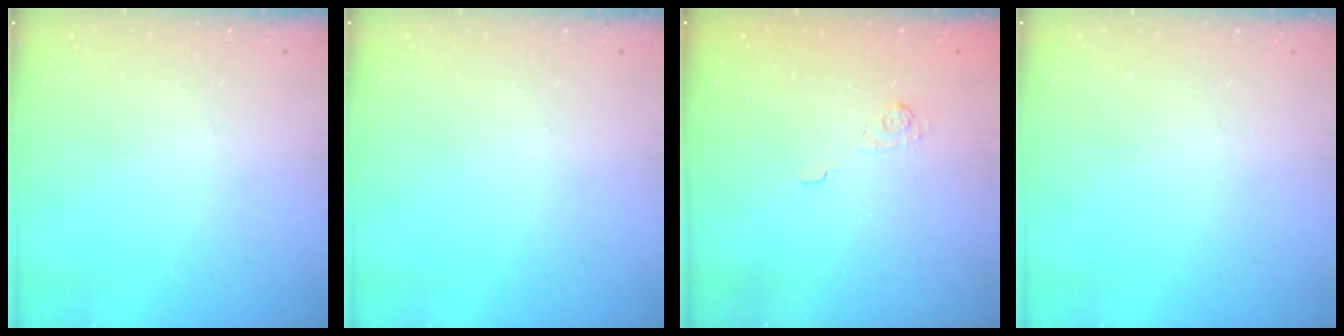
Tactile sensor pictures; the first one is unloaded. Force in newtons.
{"total": 0.0}
{"total": 2.2, "press": 1.7, "slide": 1.5}
{"total": 0.0}